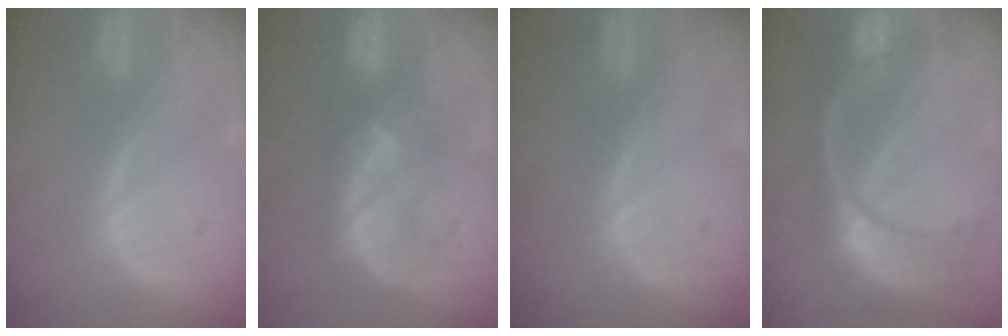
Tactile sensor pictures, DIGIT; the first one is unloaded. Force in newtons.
{"total": 8.3, "press": 7.6, "slide": 3.3}
{"total": 0.0}
{"total": 11.2, "press": 9.3, "slide": 6.1}